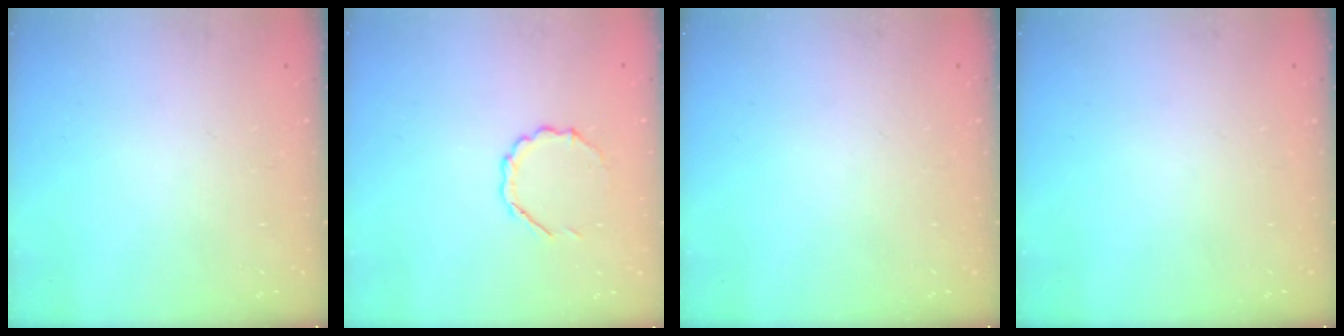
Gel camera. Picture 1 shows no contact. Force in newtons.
{"total": 4.5, "press": 4.3, "slide": 1.4}
{"total": 0.0}
{"total": 0.0}